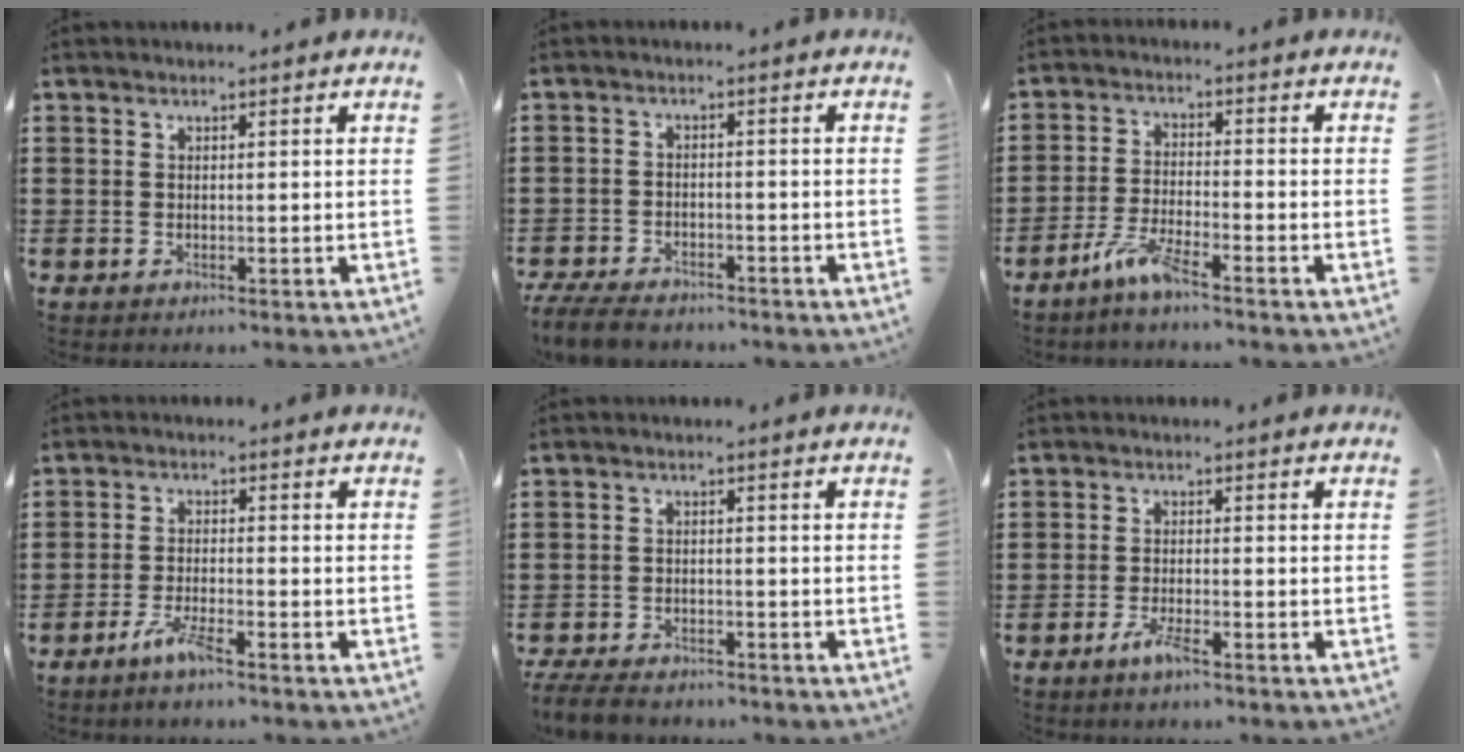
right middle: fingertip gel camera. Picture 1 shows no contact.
{"total": 4.6, "force": [-4.3, 1.2, 1.2], "torque": [-0.031, 0.001, -0.087]}
{"total": 5.1, "force": [-3.8, 0.3, 3.4], "torque": [-0.082, -0.009, -0.074]}
{"total": 4.4, "force": [-2.9, 0.5, 3.2], "torque": [-0.071, -0.005, -0.056]}
{"total": 4.1, "force": [-3.8, 1.0, 1.0], "torque": [-0.031, -0.001, -0.082]}
{"total": 3.3, "force": [-2.1, 0.4, 2.5], "torque": [-0.054, -0.003, -0.041]}